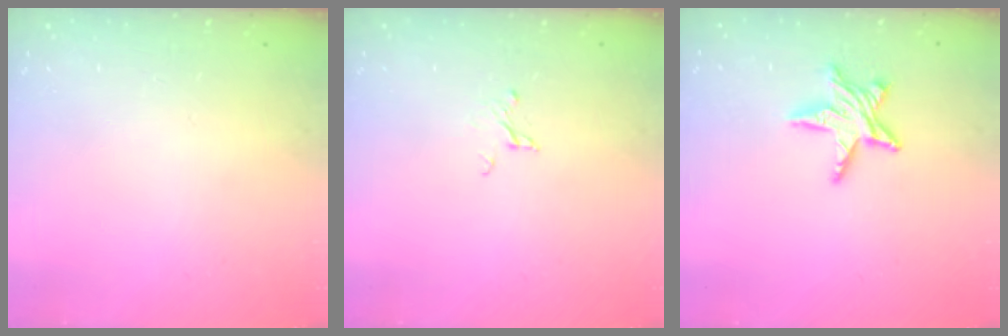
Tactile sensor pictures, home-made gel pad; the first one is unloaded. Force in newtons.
{"total": 2.1, "press": 2.1, "slide": 0.1}
{"total": 8.6, "press": 8.5, "slide": 0.6}